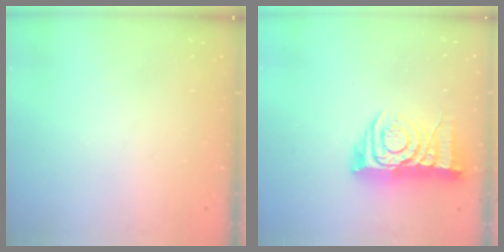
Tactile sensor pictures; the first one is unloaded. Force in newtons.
{"total": 10.3, "press": 10.2, "slide": 1.1}